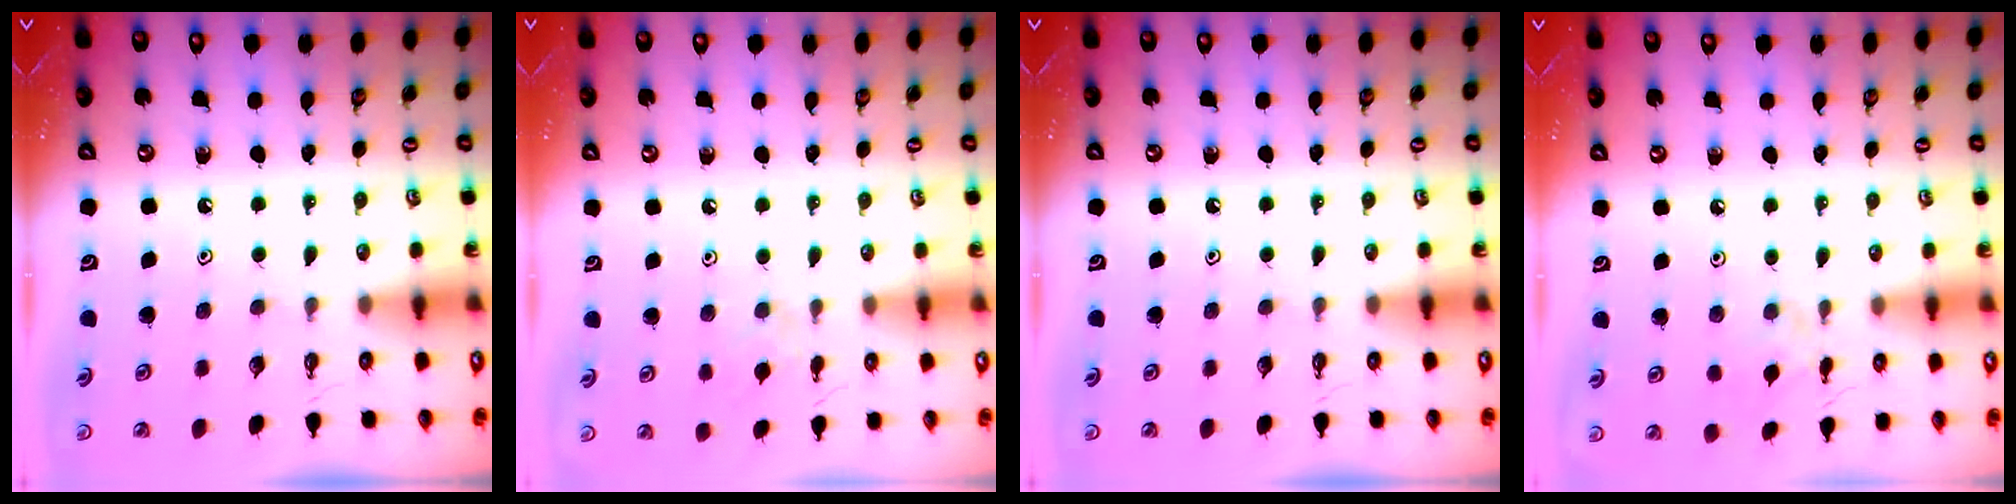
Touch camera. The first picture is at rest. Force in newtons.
{"total": 4.6, "press": 4.6, "slide": 0.7}
{"total": 0.0}
{"total": 2.3, "press": 2.3, "slide": 0.4}